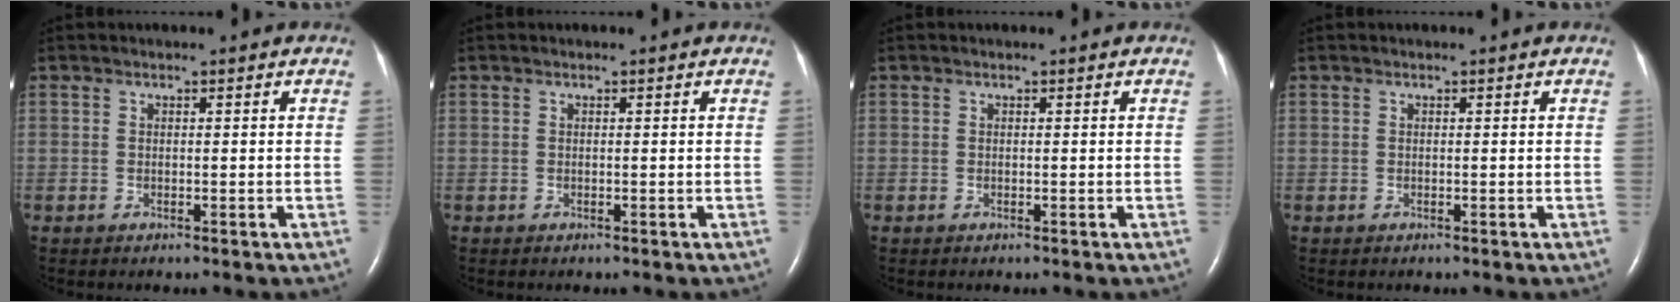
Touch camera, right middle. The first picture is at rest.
{"total": 0.0}
{"total": 0.0}
{"total": 0.0}